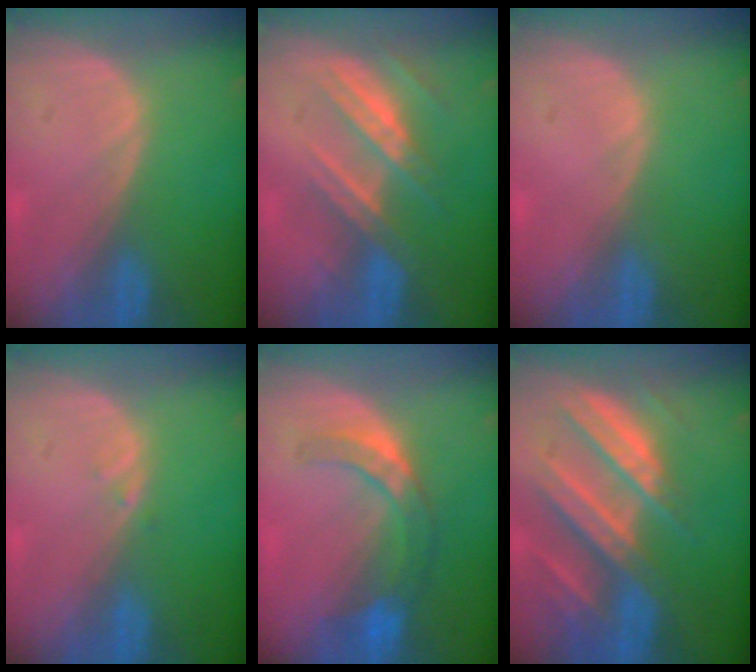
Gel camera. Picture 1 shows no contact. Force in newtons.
{"total": 7.3, "press": 6.8, "slide": 2.7}
{"total": 0.0}
{"total": 0.6, "press": 0.6, "slide": 0.1}
{"total": 7.3, "press": 6.3, "slide": 3.6}
{"total": 10.5, "press": 9.3, "slide": 5.0}